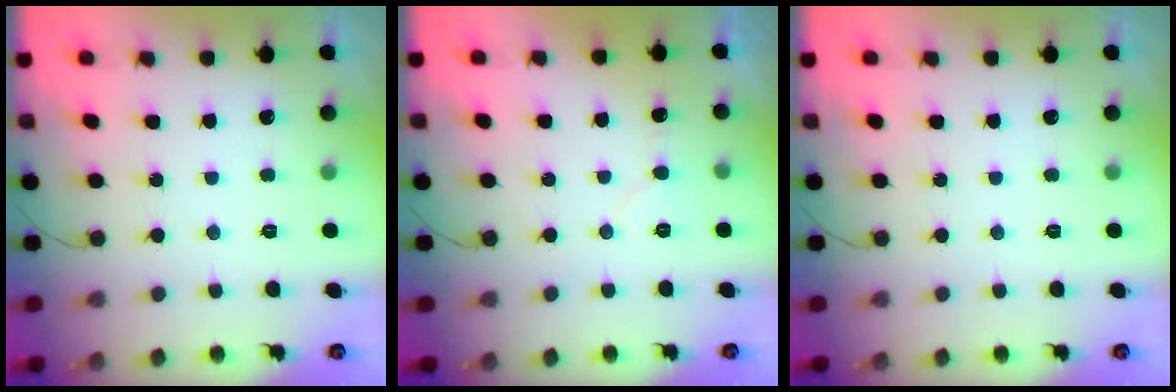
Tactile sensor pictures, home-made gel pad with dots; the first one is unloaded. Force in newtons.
{"total": 5.3, "press": 5.3, "slide": 0.5}
{"total": 0.0}